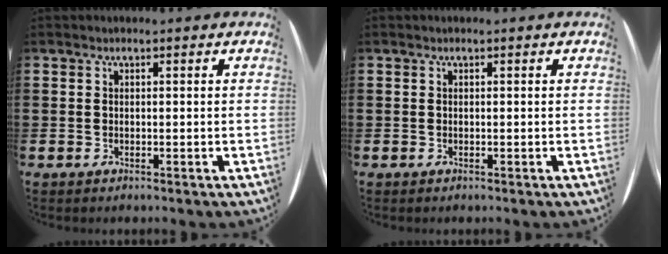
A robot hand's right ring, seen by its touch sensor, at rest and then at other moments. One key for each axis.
{"total": 0.0}